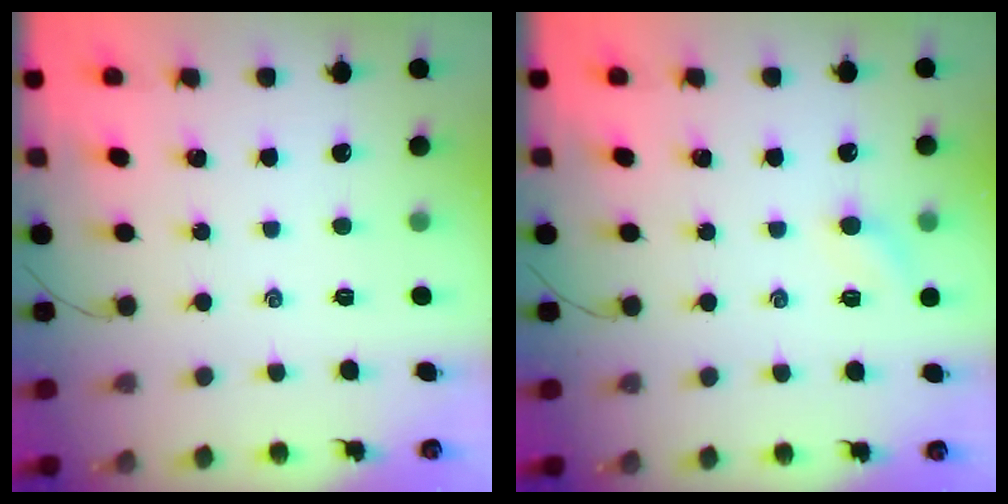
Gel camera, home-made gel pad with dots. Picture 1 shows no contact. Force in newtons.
{"total": 5.7, "press": 5.3, "slide": 2.0}